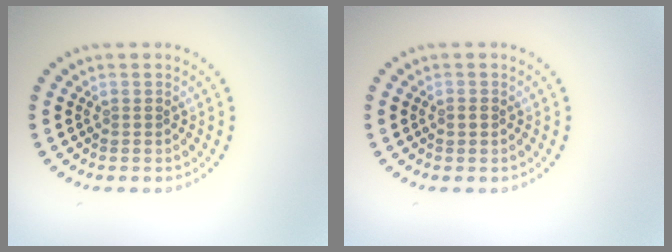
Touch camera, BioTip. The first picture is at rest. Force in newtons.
{"total": 0.9, "press": 0.9, "slide": 0.1}